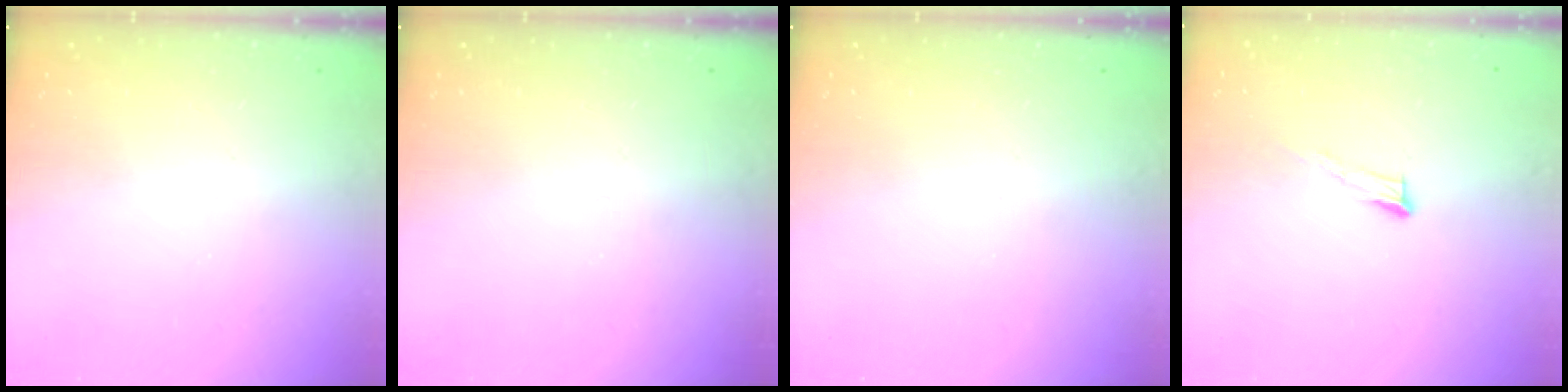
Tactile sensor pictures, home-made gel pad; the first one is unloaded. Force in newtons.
{"total": 0.0}
{"total": 0.0}
{"total": 5.7, "press": 5.7, "slide": 0.3}